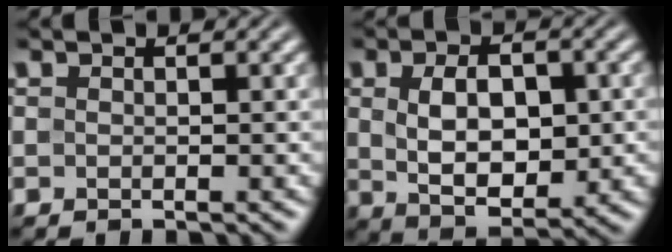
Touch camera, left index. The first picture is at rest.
{"total": 6.9, "force": [0.2, 4.1, 5.5], "torque": [-0.102, -0.006, 0.008]}